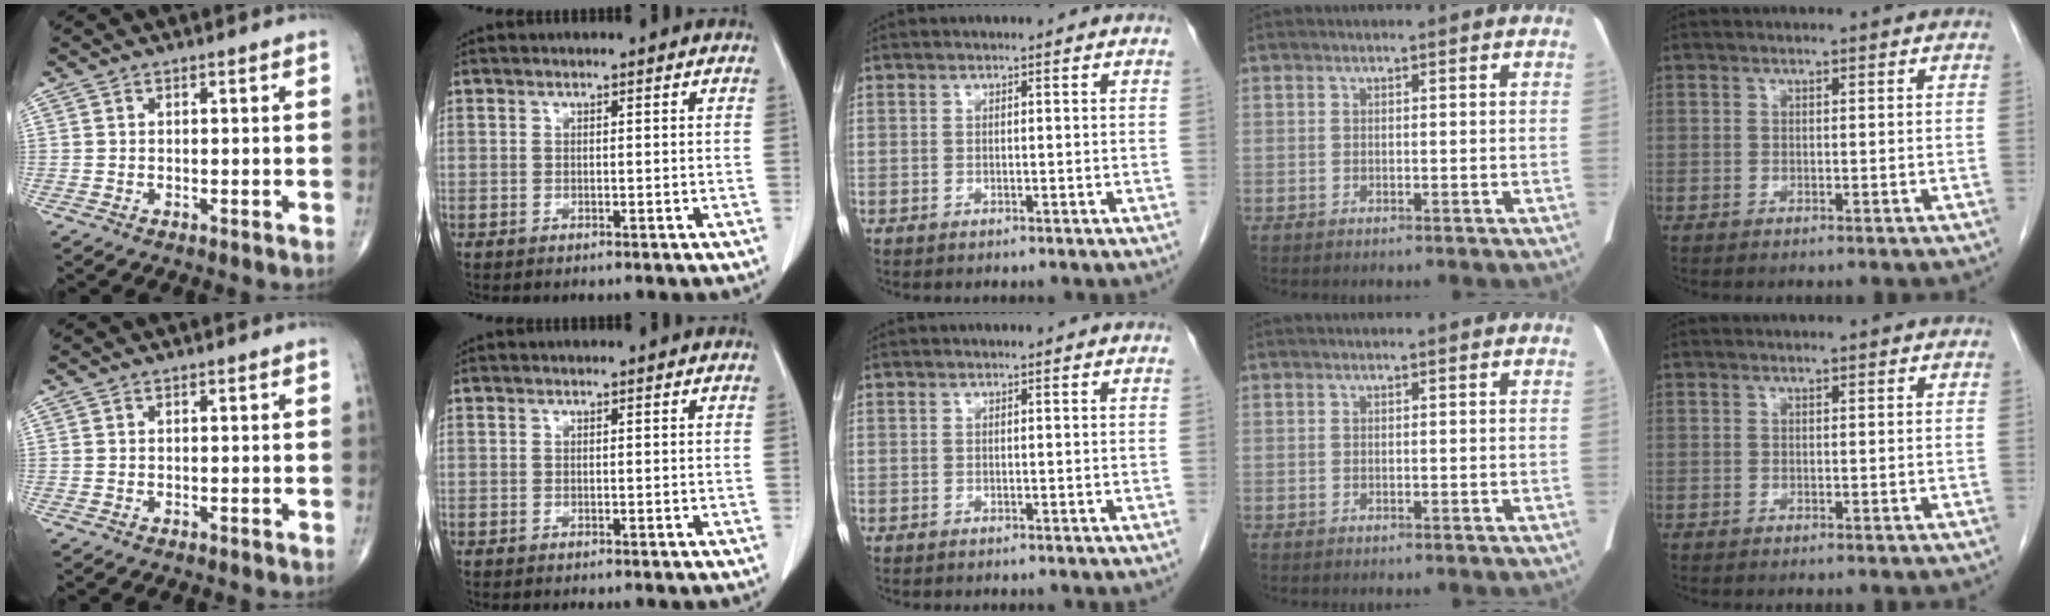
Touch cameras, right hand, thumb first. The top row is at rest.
{}